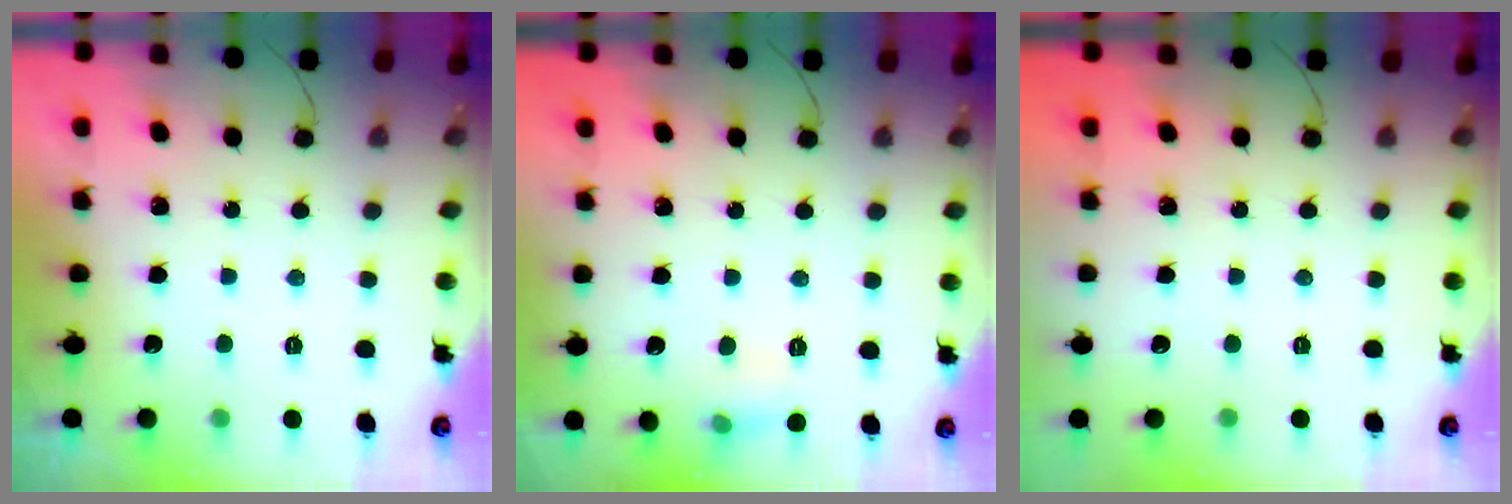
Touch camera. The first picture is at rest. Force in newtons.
{"total": 6.1, "press": 5.9, "slide": 1.7}
{"total": 0.0}